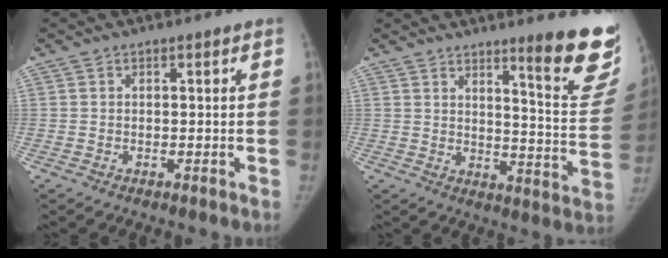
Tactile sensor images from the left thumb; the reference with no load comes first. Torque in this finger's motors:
{"motor_torque": [0.73, -0.65, 0.86, -1.51, 0.24]}